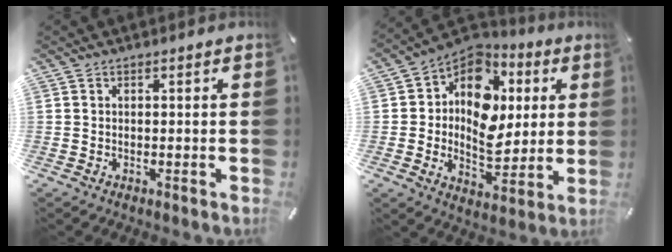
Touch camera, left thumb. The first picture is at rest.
{"total": 13.0, "force": [1.5, 10.5, 7.5], "torque": [-0.115, -0.023, 0.031]}